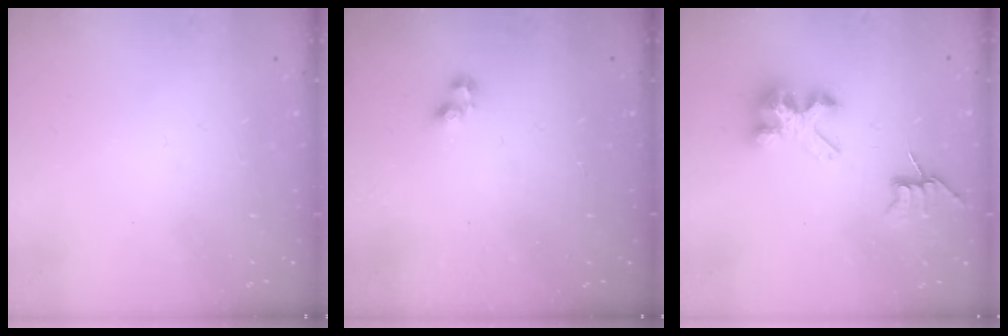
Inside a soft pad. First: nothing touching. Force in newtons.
{"total": 1.9, "press": 1.9, "slide": 0.3}
{"total": 7.8, "press": 7.8, "slide": 0.5}